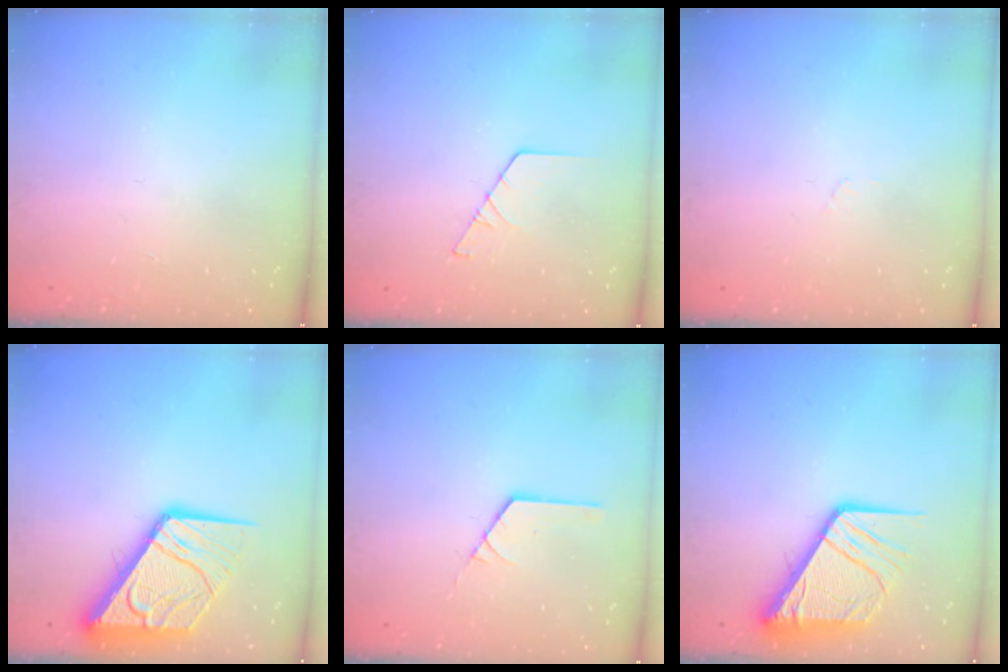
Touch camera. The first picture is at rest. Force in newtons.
{"total": 2.2, "press": 2.2, "slide": 0.0}
{"total": 2.5, "press": 2.4, "slide": 0.3}
{"total": 15.4, "press": 15.3, "slide": 1.7}
{"total": 1.8, "press": 1.8, "slide": 0.0}
{"total": 14.9, "press": 14.8, "slide": 1.9}